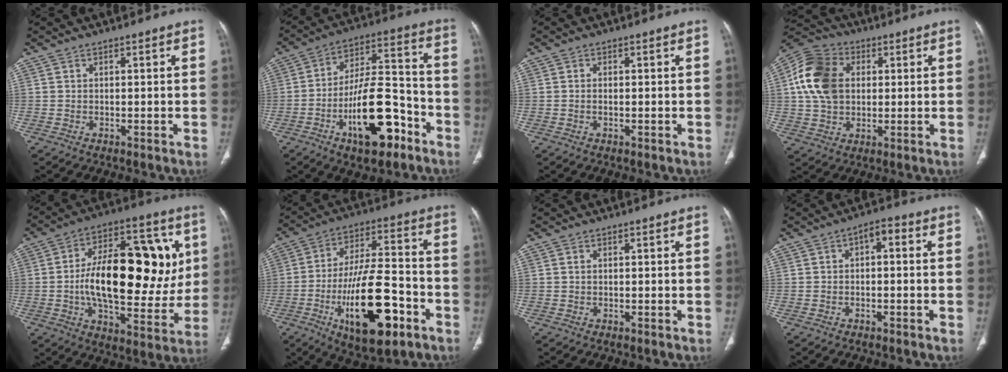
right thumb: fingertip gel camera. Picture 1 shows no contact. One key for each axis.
{"total": 18.5, "fx": -8.5, "fy": 7.8, "fz": 14.5, "tx": -0.215, "ty": 0.063, "tz": -0.134}
{"total": 0.9, "fx": -0.1, "fy": 0.4, "fz": 0.7, "tx": -0.023, "ty": 0.004, "tz": -0.003}
{"total": 14.2, "fx": 2.2, "fy": 10.5, "fz": 9.2, "tx": -0.167, "ty": 0.014, "tz": 0.033}
{"total": 26.2, "fx": 2.2, "fy": 12.6, "fz": 22.9, "tx": -0.320, "ty": 0.002, "tz": 0.030}
{"total": 21.4, "fx": -8.3, "fy": 8.4, "fz": 17.8, "tx": -0.287, "ty": 0.036, "tz": -0.125}
{"total": 0.0}
{"total": 3.3, "fx": 0.3, "fy": 1.8, "fz": 2.8, "tx": -0.033, "ty": 0.017, "tz": -0.006}